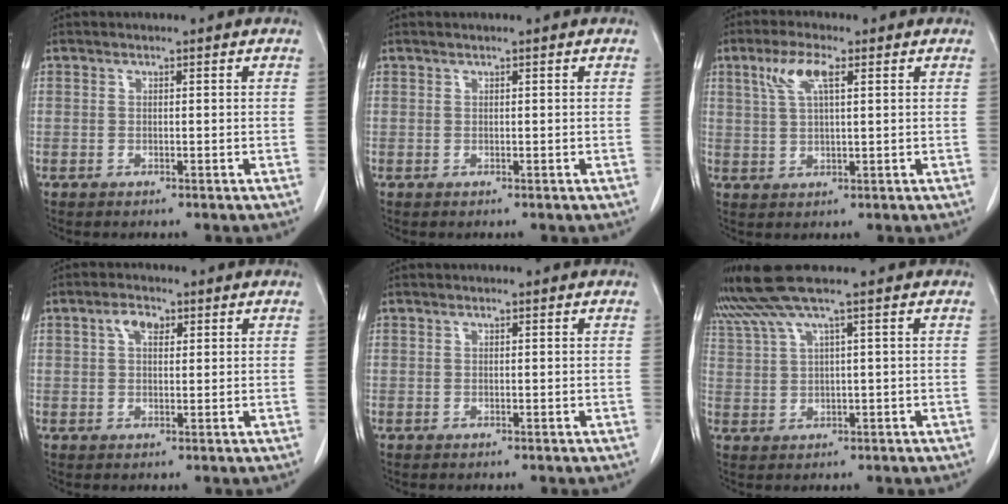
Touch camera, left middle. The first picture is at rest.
{"total": 0.5, "force": [0.4, -0.1, 0.3], "torque": [-0.009, 0.006, 0.010]}
{"total": 5.5, "force": [2.5, 1.1, 4.7], "torque": [-0.104, 0.012, 0.052]}
{"total": 3.1, "force": [1.4, 1.6, 2.3], "torque": [-0.046, 0.009, 0.026]}
{"total": 0.0}
{"total": 5.6, "force": [4.2, -1.4, 3.4], "torque": [-0.081, 0.023, 0.089]}